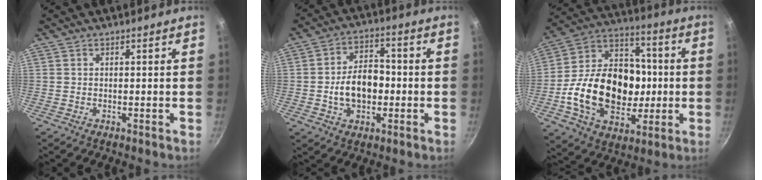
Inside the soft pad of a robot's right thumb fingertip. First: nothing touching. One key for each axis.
{"total": 10.6, "fx": -1.5, "fy": 7.1, "fz": 7.7, "tx": -0.102, "ty": 0.024, "tz": -0.028}
{"total": 25.2, "fx": -2.9, "fy": 18.2, "fz": 17.1, "tx": -0.252, "ty": 0.040, "tz": -0.052}